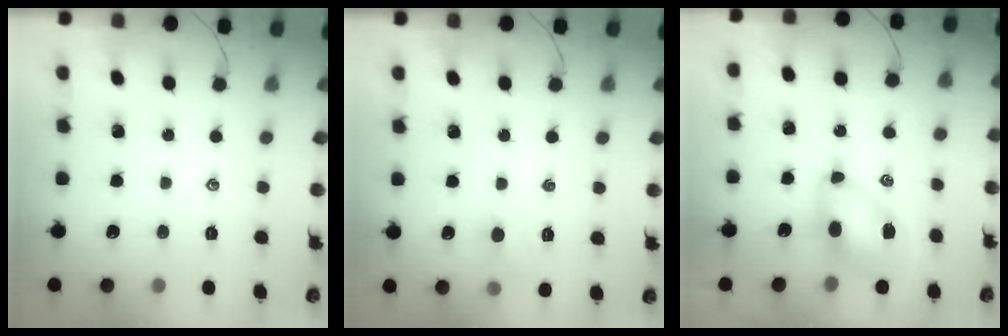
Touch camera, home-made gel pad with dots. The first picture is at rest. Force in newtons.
{"total": 5.1, "press": 4.8, "slide": 1.6}
{"total": 8.5, "press": 8.4, "slide": 1.6}